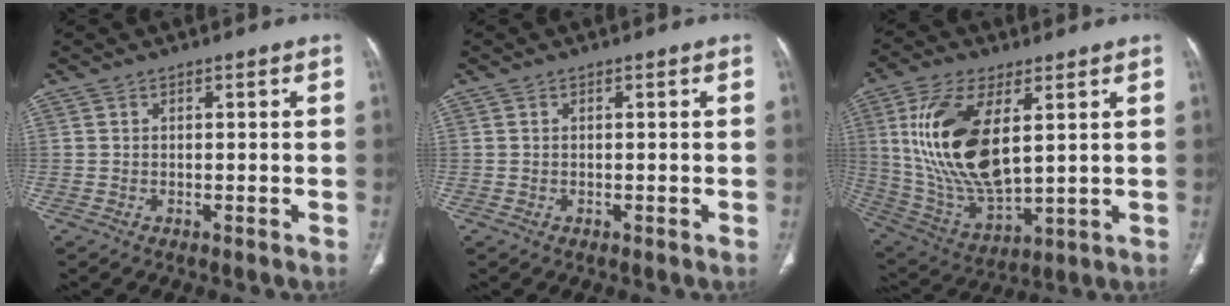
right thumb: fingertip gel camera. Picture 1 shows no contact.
{"total": 0.0}
{"total": 20.0, "force": [4.7, 9.5, 17.0], "torque": [-0.339, -0.024, 0.099]}